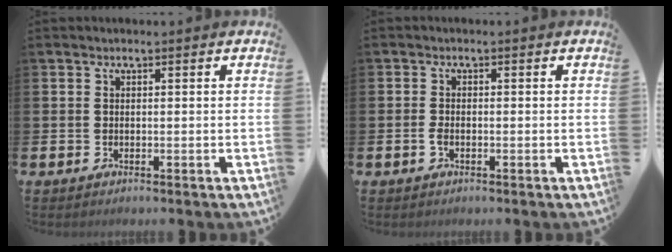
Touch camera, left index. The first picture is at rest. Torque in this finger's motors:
{"motor_torque": [-0.01, 0.07, 0.03, 0.02]}